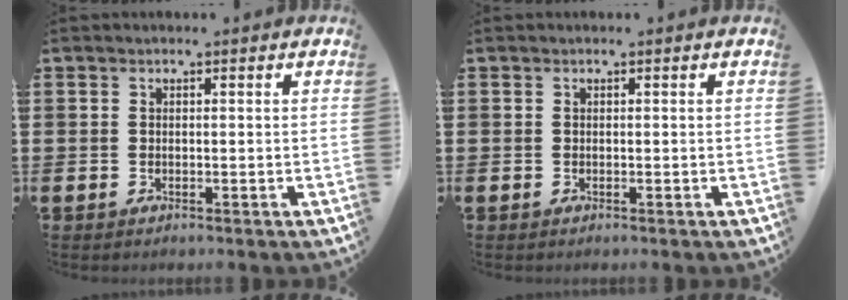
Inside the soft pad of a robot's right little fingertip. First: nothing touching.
{"total": 0.0}